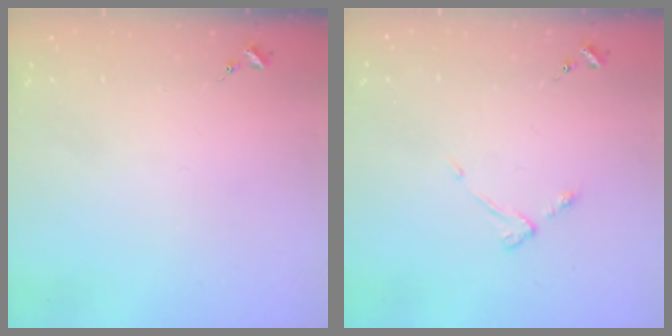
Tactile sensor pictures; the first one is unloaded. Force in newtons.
{"total": 4.7, "press": 4.7, "slide": 0.7}